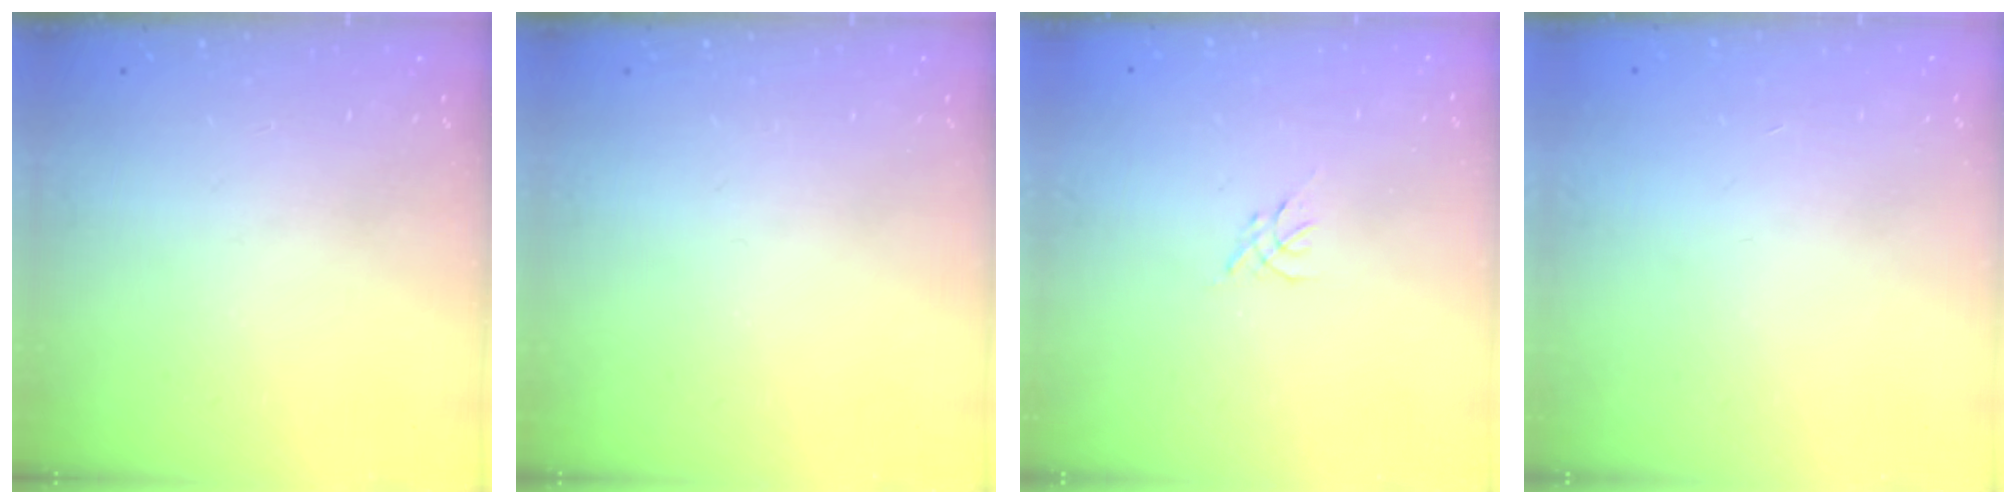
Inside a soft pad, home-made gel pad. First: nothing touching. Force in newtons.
{"total": 0.0}
{"total": 0.0}
{"total": 0.9, "press": 0.8, "slide": 0.2}